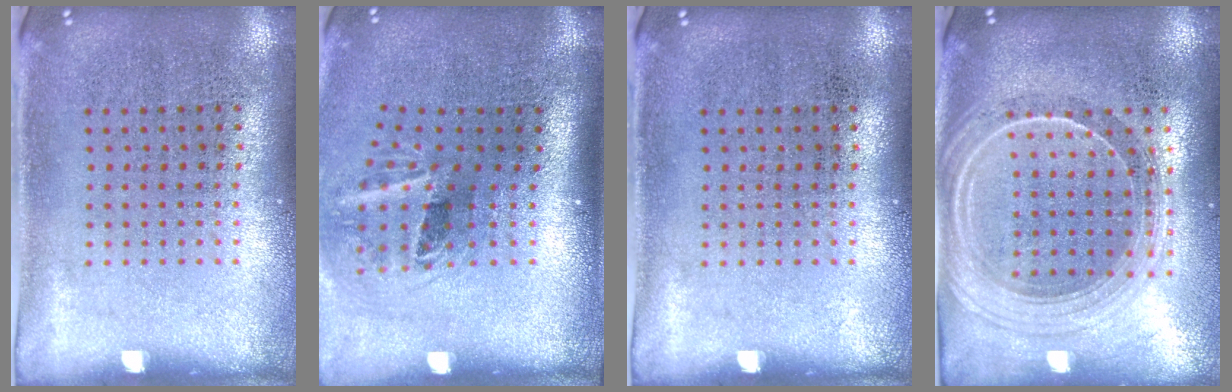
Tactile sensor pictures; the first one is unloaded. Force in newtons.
{"total": 2.0, "press": 1.2, "slide": 1.6}
{"total": 0.0}
{"total": 2.4, "press": 2.0, "slide": 1.2}